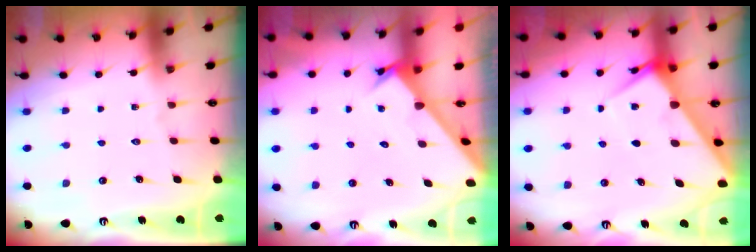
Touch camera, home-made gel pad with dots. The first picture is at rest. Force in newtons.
{"total": 2.6, "press": 2.6, "slide": 0.3}
{"total": 5.5, "press": 5.5, "slide": 0.5}